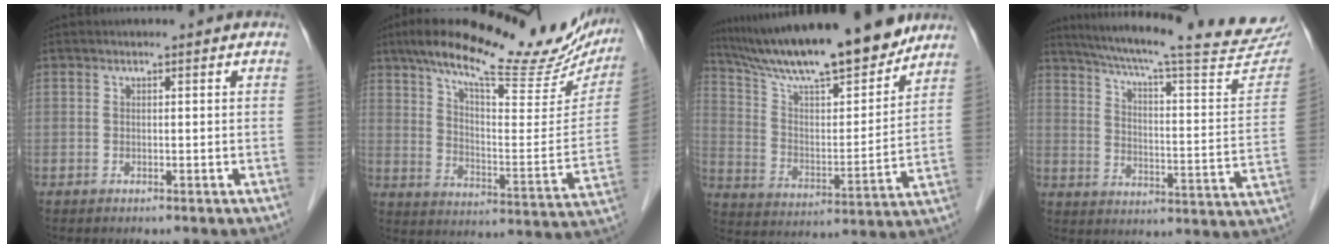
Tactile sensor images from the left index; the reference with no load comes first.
{"total": 26.6, "force": [20.4, 6.6, 15.7], "torque": [-0.237, 0.016, 0.276]}
{"total": 20.5, "force": [17.7, 2.4, 10.1], "torque": [-0.173, 0.000, 0.289]}
{"total": 28.0, "force": [24.8, 2.0, 12.9], "torque": [-0.198, -0.056, 0.313]}